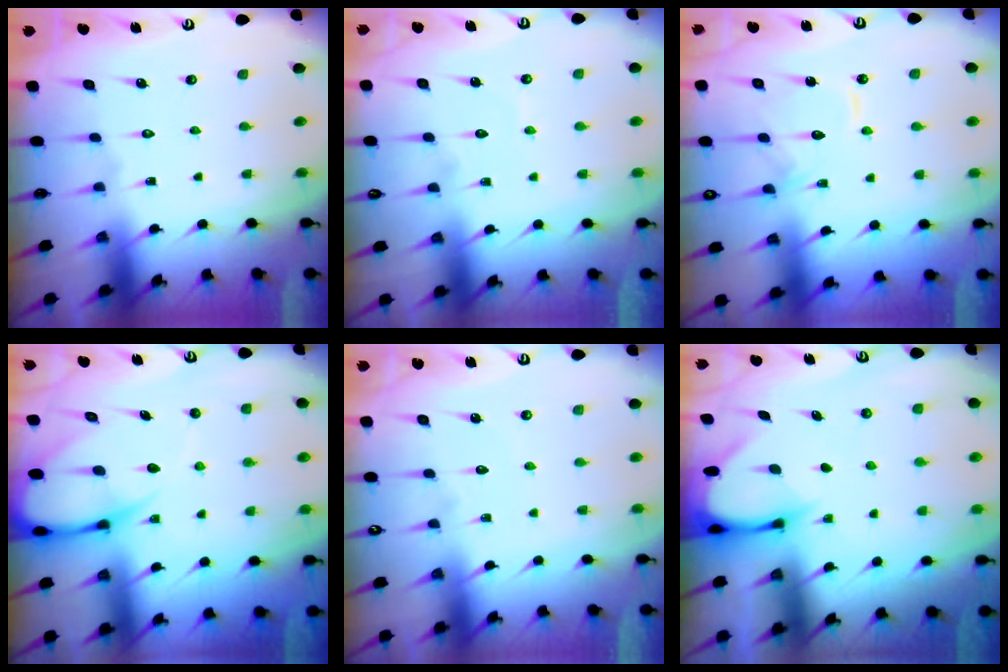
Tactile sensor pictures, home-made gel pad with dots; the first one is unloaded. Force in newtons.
{"total": 2.6, "press": 2.6, "slide": 0.1}
{"total": 10.3, "press": 10.3, "slide": 1.0}
{"total": 8.2, "press": 8.2, "slide": 0.8}
{"total": 2.4, "press": 2.4, "slide": 0.2}
{"total": 3.3, "press": 3.3, "slide": 0.3}